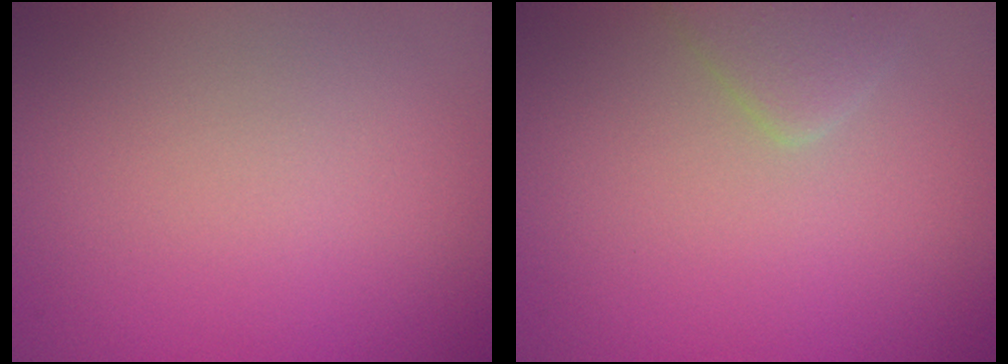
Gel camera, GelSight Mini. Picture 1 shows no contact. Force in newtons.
{"total": 2.0, "press": 2.0, "slide": 0.1}